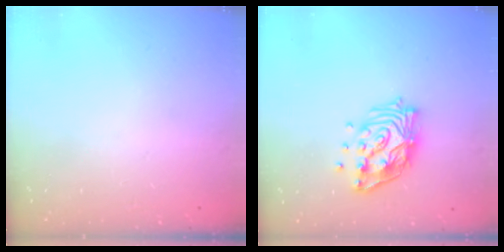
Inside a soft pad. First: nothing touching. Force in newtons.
{"total": 14.5, "press": 14.4, "slide": 1.6}